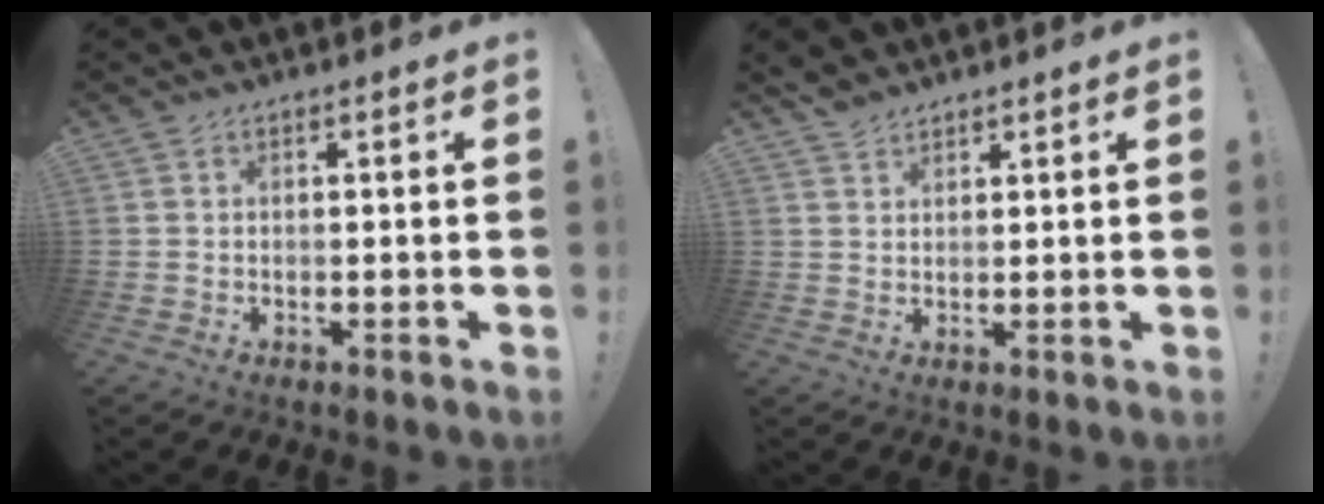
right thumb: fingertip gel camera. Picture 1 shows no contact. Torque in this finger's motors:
{"motor_torque": [0.00, 0.00, 0.37, 0.37, 0.00]}